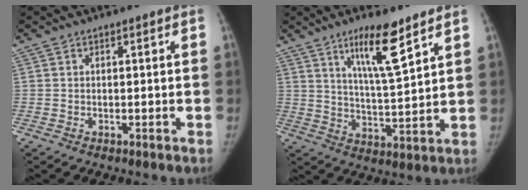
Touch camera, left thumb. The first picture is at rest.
{"total": 10.9, "force": [6.8, 1.6, 8.3], "torque": [-0.136, -0.046, 0.122]}